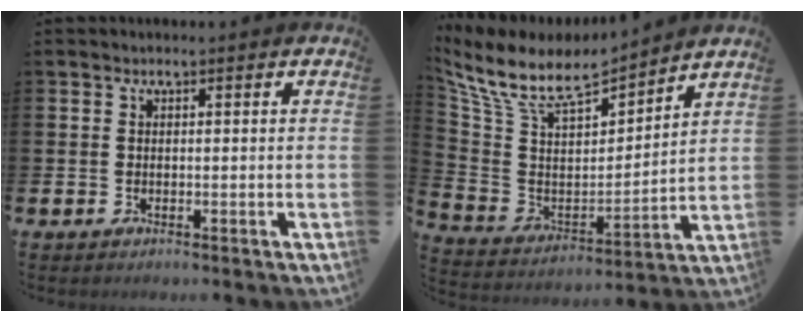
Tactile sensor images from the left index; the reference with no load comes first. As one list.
[{"total": 9.1, "force": [7.9, 2.9, 3.4], "torque": [-0.111, -0.049, 0.139]}]